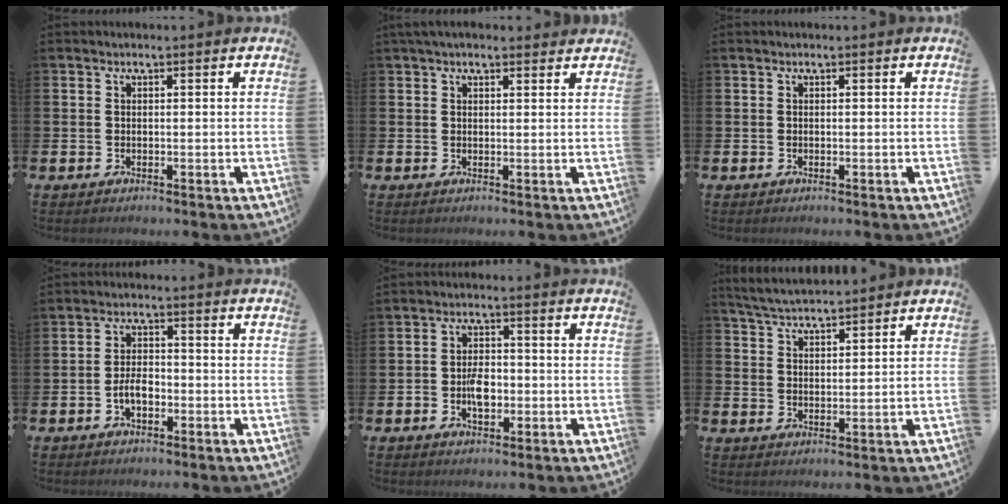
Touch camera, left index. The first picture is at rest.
{"total": 2.1, "force": [1.9, 0.7, 0.7], "torque": [-0.014, 0.002, 0.034]}
{"total": 0.0}
{"total": 3.2, "force": [-1.1, 1.8, 2.5], "torque": [-0.030, 0.000, -0.025]}
{"total": 4.1, "force": [-0.9, 2.5, 3.1], "torque": [-0.042, 0.001, -0.021]}
{"total": 4.4, "force": [4.4, 0.2, 0.5], "torque": [-0.030, -0.019, 0.080]}